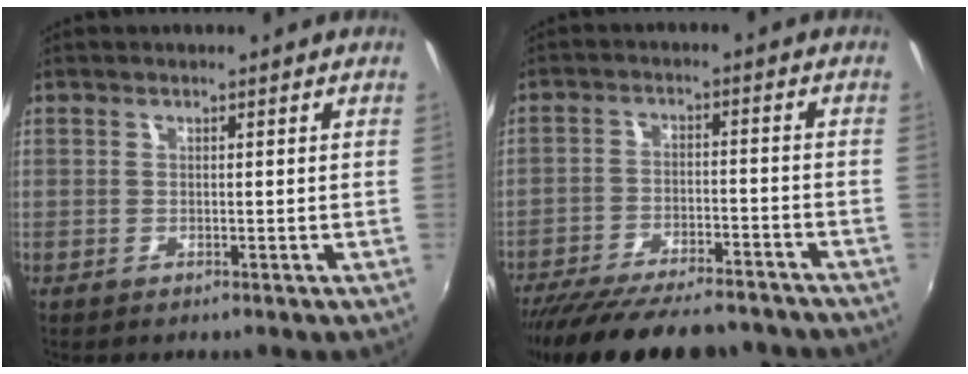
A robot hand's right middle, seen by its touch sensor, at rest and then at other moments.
{"total": 20.6, "force": [-17.7, 5.4, 9.1], "torque": [-0.181, -0.030, -0.254]}